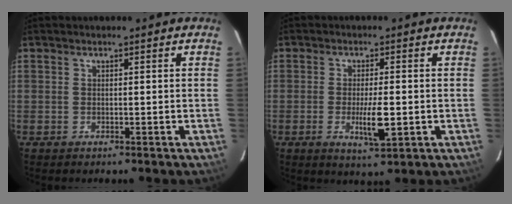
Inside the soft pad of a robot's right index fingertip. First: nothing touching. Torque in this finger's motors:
{"motor_torque": [0.98, -0.18, 0.51, 0.12]}